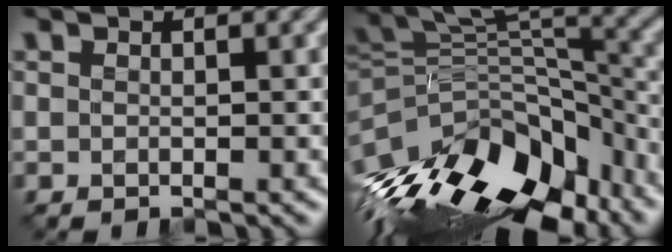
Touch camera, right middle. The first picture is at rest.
{"total": 13.3, "force": [-8.4, 7.1, 7.5], "torque": [-0.160, 0.015, -0.143]}